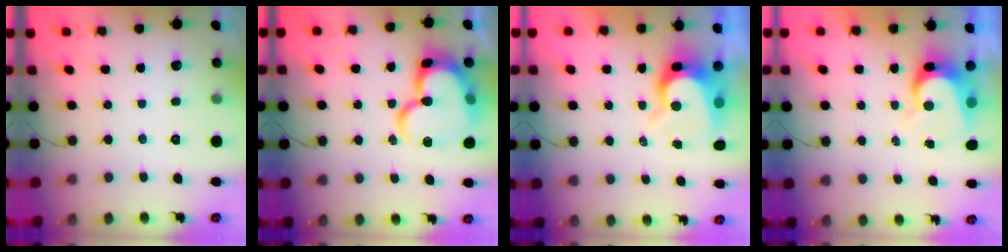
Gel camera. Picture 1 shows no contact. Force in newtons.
{"total": 21.8, "press": 21.7, "slide": 2.5}
{"total": 9.0, "press": 9.0, "slide": 0.7}
{"total": 8.1, "press": 8.1, "slide": 0.7}